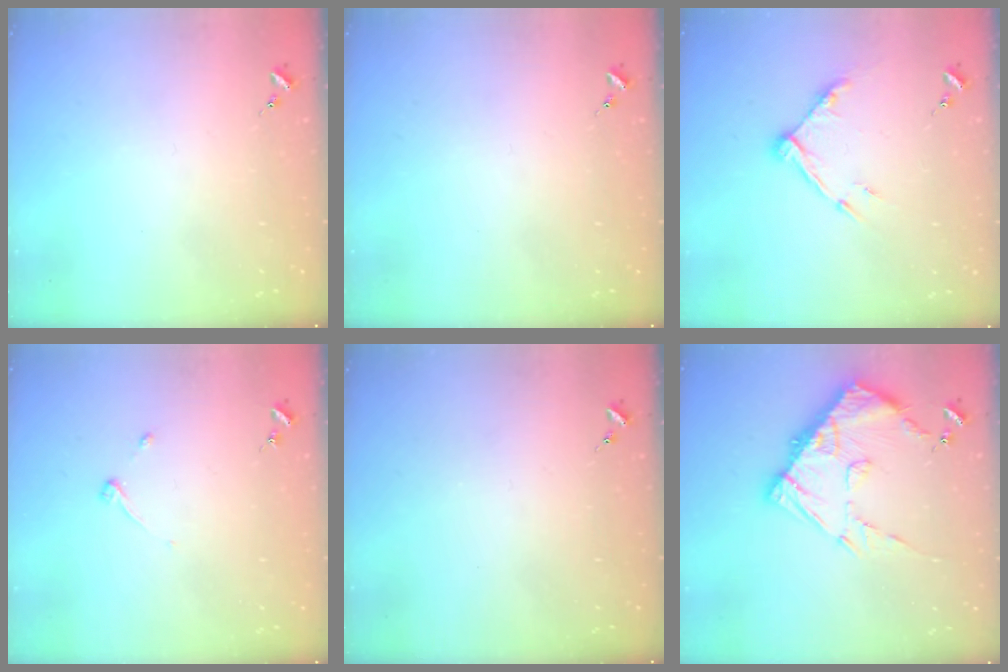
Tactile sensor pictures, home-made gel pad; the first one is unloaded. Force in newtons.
{"total": 0.0}
{"total": 10.4, "press": 10.4, "slide": 0.8}
{"total": 3.3, "press": 3.2, "slide": 0.6}
{"total": 0.0}
{"total": 14.4, "press": 14.3, "slide": 1.4}